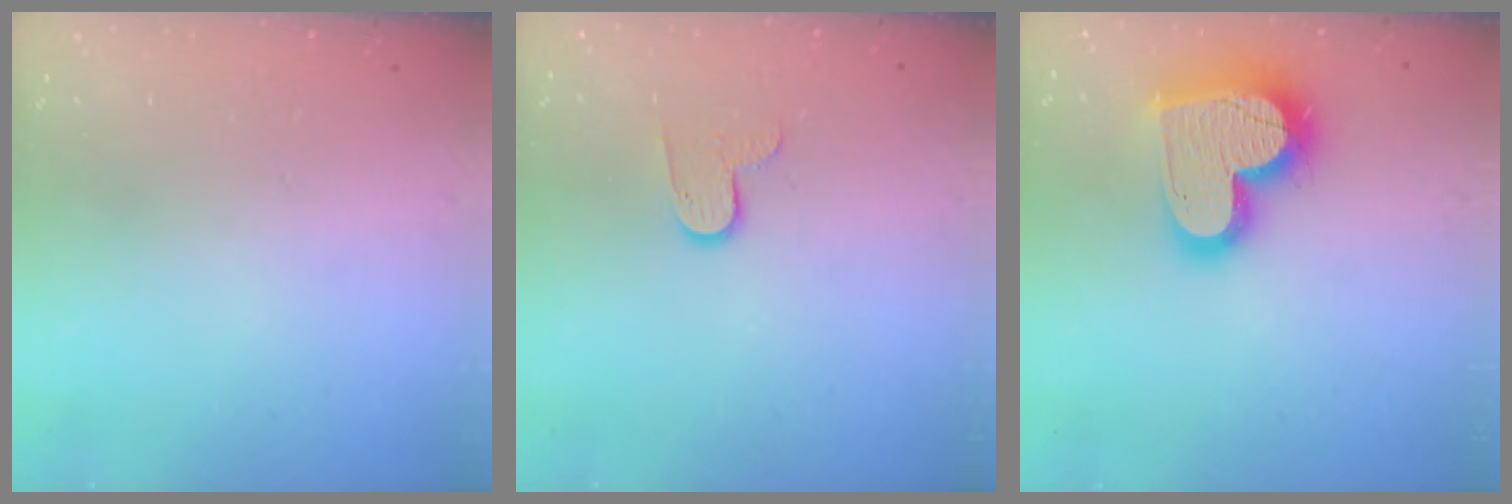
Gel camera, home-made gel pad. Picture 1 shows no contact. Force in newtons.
{"total": 7.2, "press": 7.2, "slide": 0.3}
{"total": 20.1, "press": 20.1, "slide": 1.7}